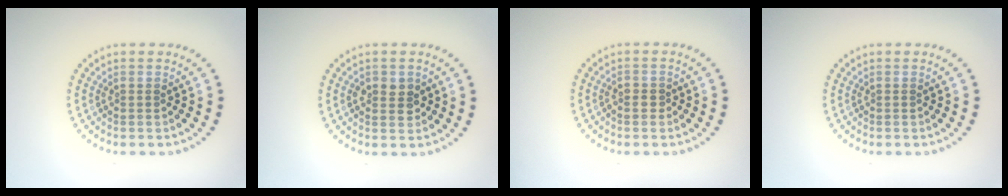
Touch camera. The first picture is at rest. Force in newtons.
{"total": 2.0, "press": 2.0, "slide": 0.1}
{"total": 0.9, "press": 0.8, "slide": 0.4}
{"total": 0.0}